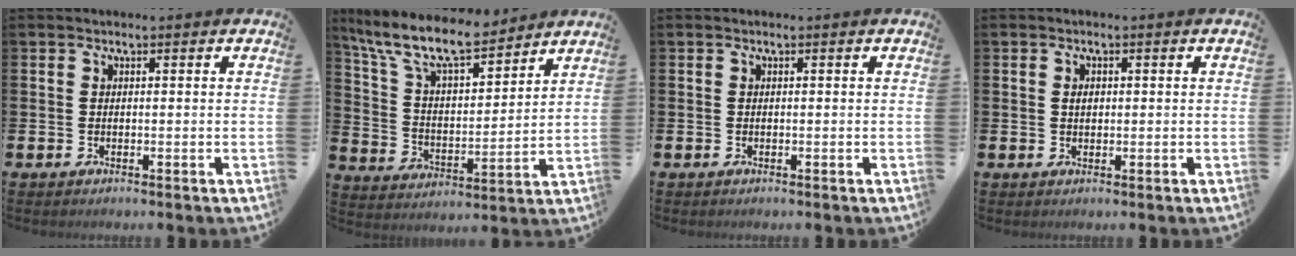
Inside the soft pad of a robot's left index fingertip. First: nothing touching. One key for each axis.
{"total": 11.5, "fx": 9.7, "fy": 3.2, "fz": 5.4, "tx": -0.139, "ty": -0.052, "tz": 0.172}
{"total": 0.0}
{"total": 1.1, "fx": 0.1, "fy": 0.7, "fz": 0.8, "tx": 0.001, "ty": 0.000, "tz": -0.003}